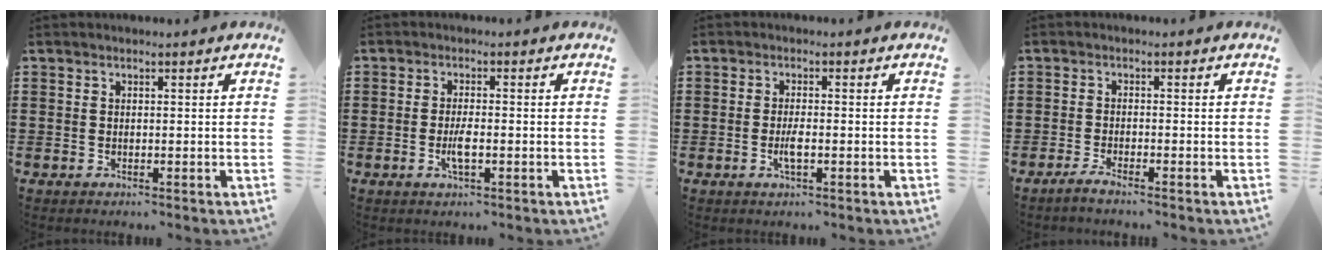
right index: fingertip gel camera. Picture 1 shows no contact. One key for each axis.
{"total": 3.0, "fx": -0.9, "fy": 0.5, "fz": 2.8, "tx": -0.058, "ty": -0.006, "tz": -0.018}
{"total": 2.6, "fx": -0.8, "fy": 0.4, "fz": 2.5, "tx": -0.052, "ty": -0.007, "tz": -0.015}
{"total": 1.5, "fx": -1.2, "fy": -0.1, "fz": 0.8, "tx": -0.020, "ty": -0.004, "tz": -0.024}